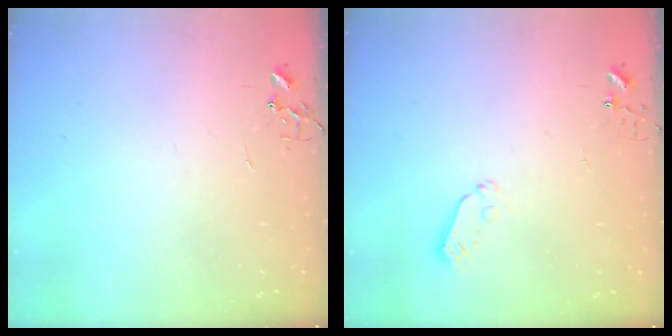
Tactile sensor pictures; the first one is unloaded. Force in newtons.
{"total": 5.0, "press": 5.0, "slide": 0.4}